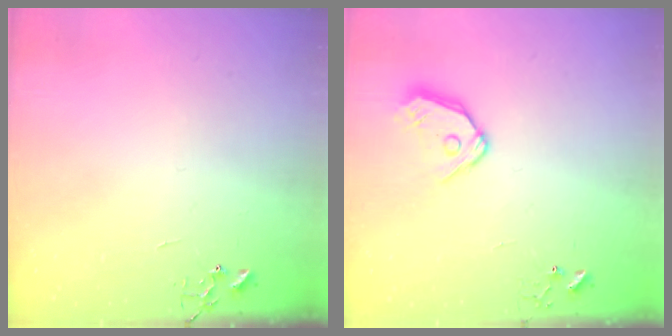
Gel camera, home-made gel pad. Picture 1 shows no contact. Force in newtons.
{"total": 9.4, "press": 9.4, "slide": 0.7}